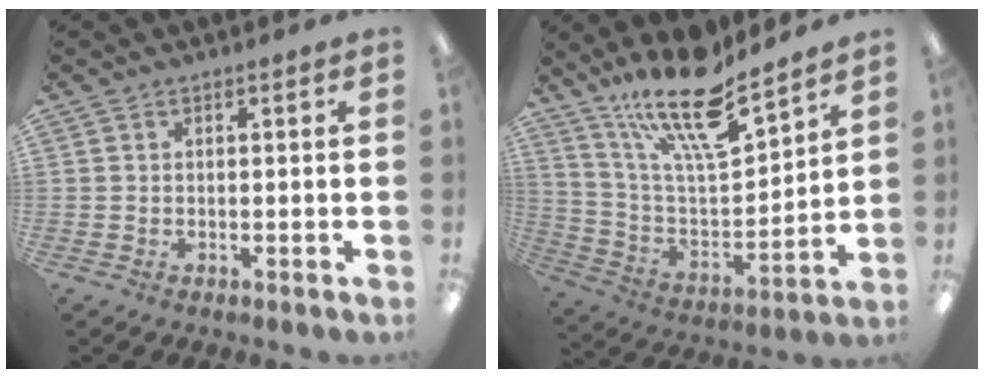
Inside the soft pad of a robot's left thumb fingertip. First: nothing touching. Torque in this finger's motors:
{"motor_torque": [0.28, 0.25, 1.42, -1.35, 0.35]}